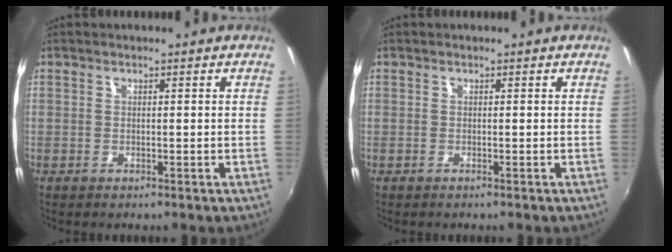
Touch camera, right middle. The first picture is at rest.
{"total": 0.0}